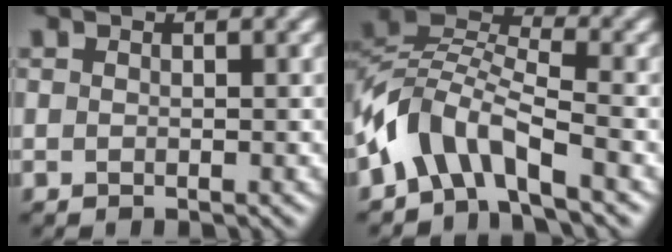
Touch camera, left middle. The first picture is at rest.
{"total": 5.3, "force": [-3.2, 2.5, 3.5], "torque": [-0.060, 0.007, -0.073]}